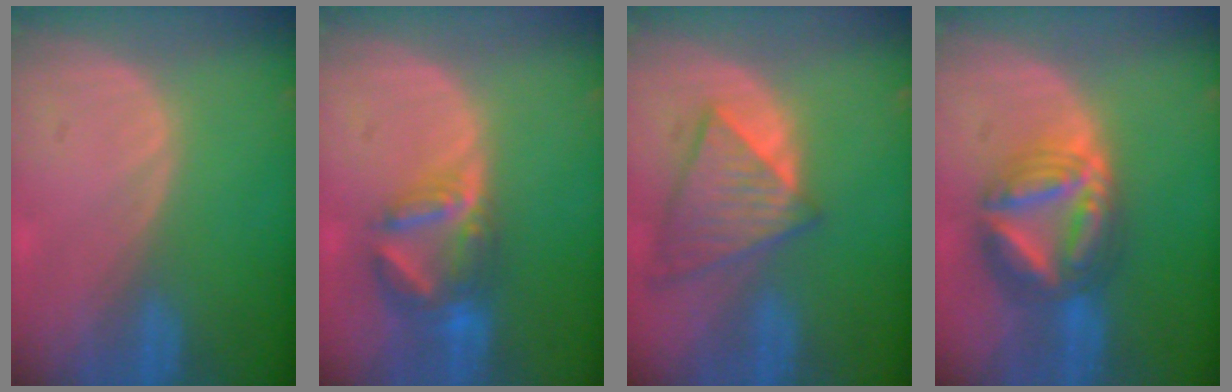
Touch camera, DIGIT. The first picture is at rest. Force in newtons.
{"total": 7.2, "press": 6.3, "slide": 3.4}
{"total": 8.0, "press": 7.3, "slide": 3.4}
{"total": 9.1, "press": 9.1, "slide": 0.9}